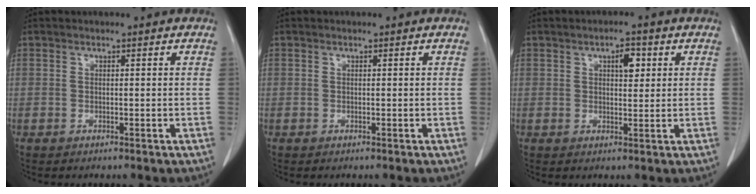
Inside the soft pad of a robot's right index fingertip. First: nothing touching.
{"total": 0.0}
{"total": 3.3, "force": [1.3, 1.4, 2.8], "torque": [-0.044, 0.002, 0.019]}